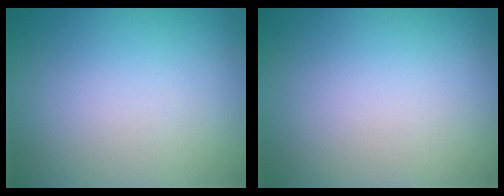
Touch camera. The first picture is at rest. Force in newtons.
{"total": 0.0}